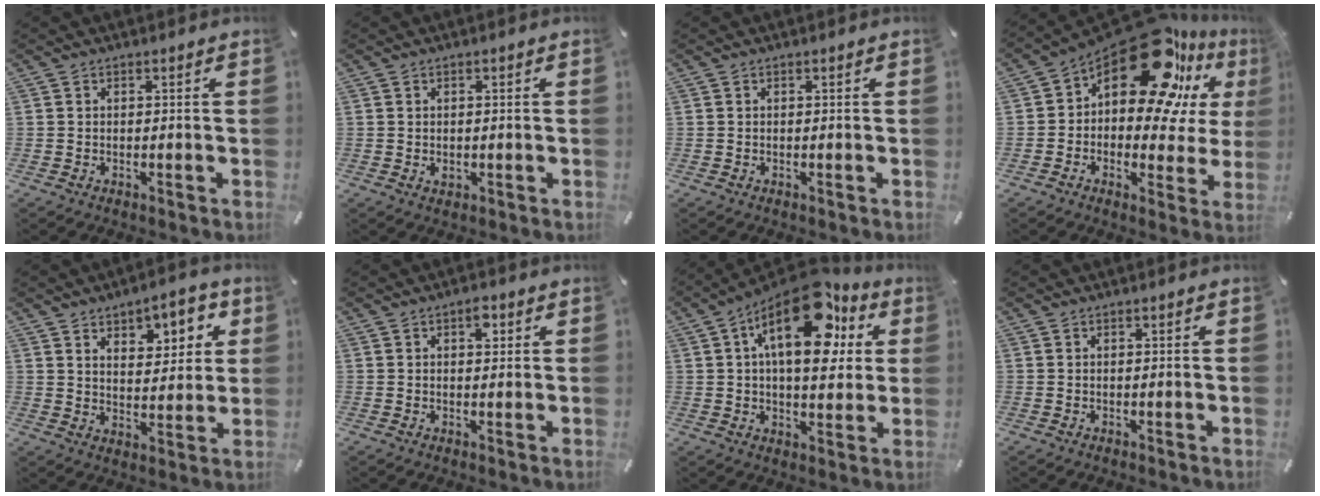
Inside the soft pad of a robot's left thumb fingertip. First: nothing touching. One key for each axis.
{"total": 1.1, "fx": 0.0, "fy": 1.0, "fz": 0.5, "tx": -0.010, "ty": 0.004, "tz": -0.001}
{"total": 0.0}
{"total": 22.6, "fx": 12.2, "fy": 11.2, "fz": 15.4, "tx": -0.221, "ty": -0.086, "tz": 0.205}
{"total": 7.3, "fx": 4.4, "fy": 5.0, "fz": 3.2, "tx": -0.029, "ty": -0.031, "tz": 0.067}
{"total": 3.1, "fx": 1.2, "fy": 1.8, "fz": 2.2, "tx": -0.022, "ty": -0.002, "tz": 0.015}
{"total": 21.0, "fx": 8.6, "fy": 10.9, "fz": 15.7, "tx": -0.244, "ty": -0.039, "tz": 0.142}
{"total": 0.0}